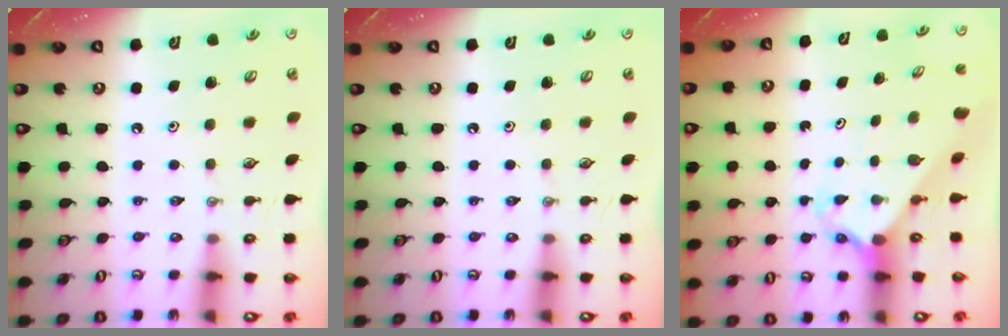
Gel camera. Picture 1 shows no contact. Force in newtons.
{"total": 0.0}
{"total": 2.3, "press": 2.3, "slide": 0.2}